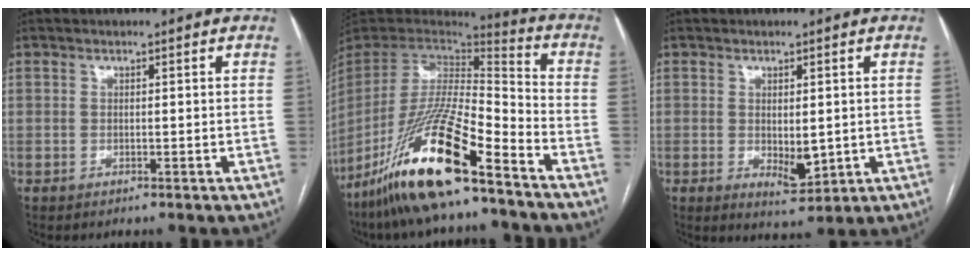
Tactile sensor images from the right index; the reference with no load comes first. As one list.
[{"total": 21.2, "force": [-14.3, 2.1, 15.6], "torque": [-0.325, -0.044, -0.271]}, {"total": 4.4, "force": [-0.3, 1.9, 4.0], "torque": [-0.061, -0.014, 0.006]}]